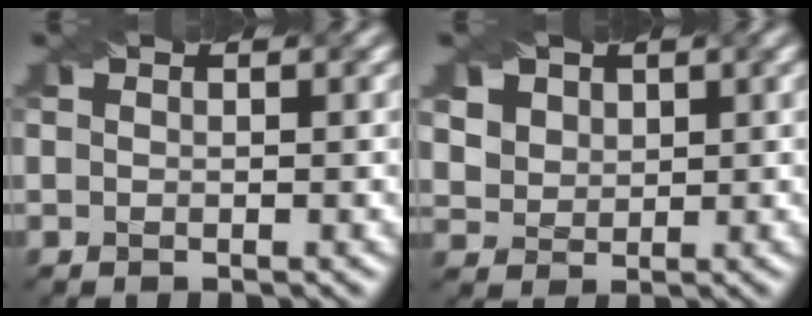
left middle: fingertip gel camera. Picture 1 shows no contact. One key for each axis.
{"total": 4.5, "fx": 2.7, "fy": 3.2, "fz": 1.8, "tx": -0.061, "ty": 0.004, "tz": 0.058}